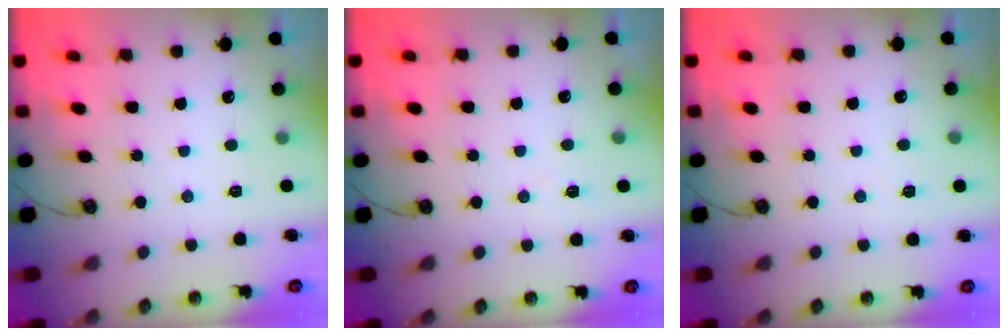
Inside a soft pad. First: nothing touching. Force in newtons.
{"total": 6.0, "press": 4.4, "slide": 4.2}
{"total": 5.3, "press": 3.1, "slide": 4.3}